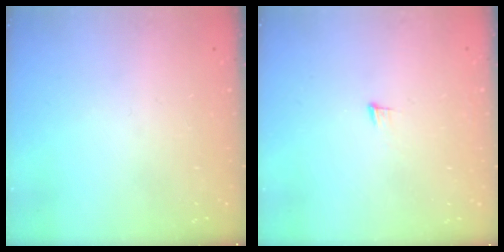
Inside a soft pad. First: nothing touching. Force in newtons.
{"total": 5.4, "press": 5.3, "slide": 1.0}